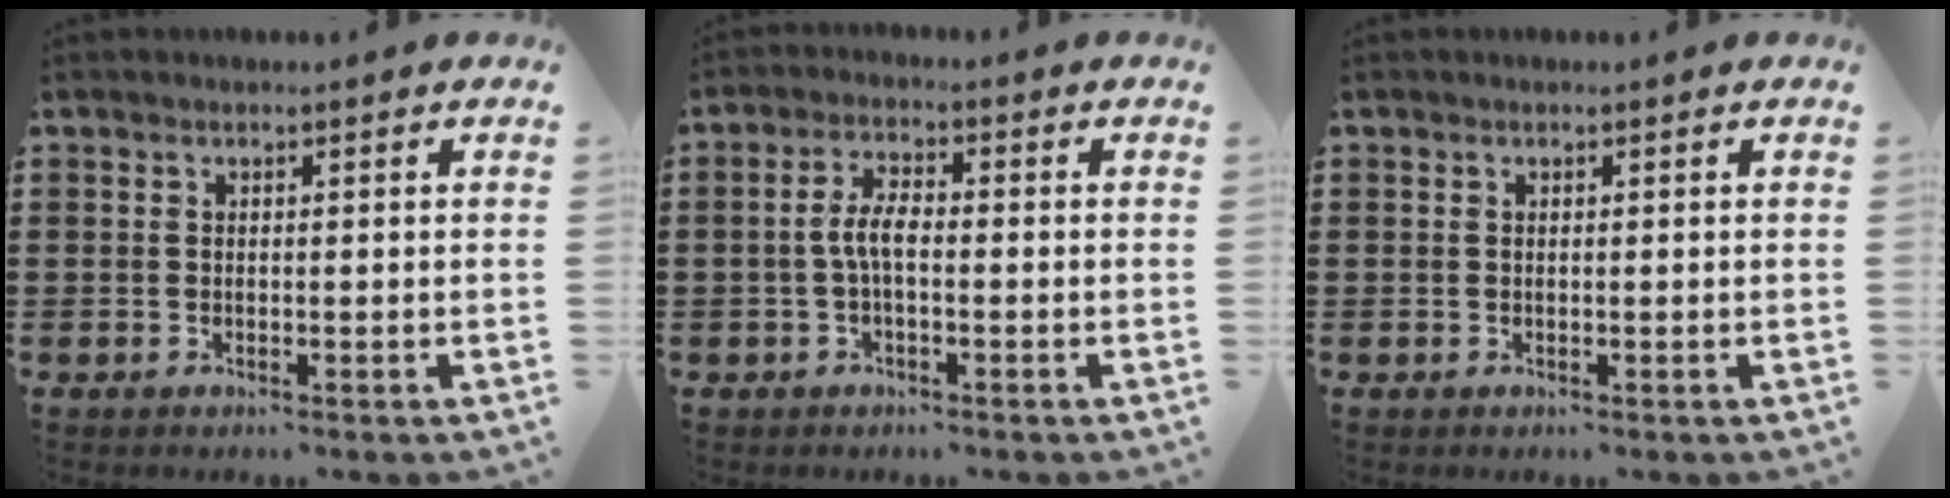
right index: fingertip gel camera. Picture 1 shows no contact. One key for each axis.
{"total": 4.3, "fx": -0.8, "fy": 1.5, "fz": 4.0, "tx": -0.093, "ty": -0.001, "tz": -0.022}
{"total": 0.0}